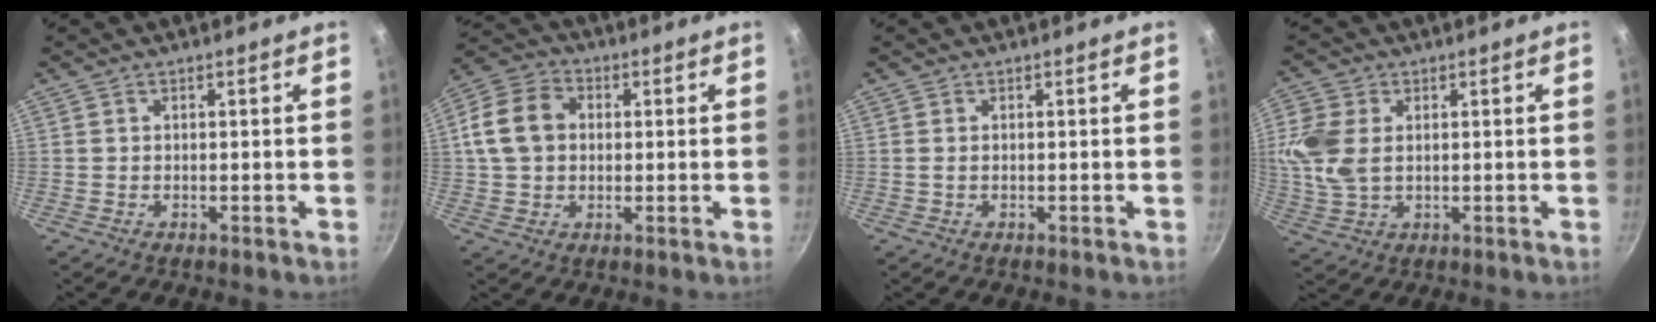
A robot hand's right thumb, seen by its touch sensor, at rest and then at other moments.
{"total": 10.8, "force": [1.4, 8.4, 6.7], "torque": [-0.104, 0.017, 0.011]}
{"total": 0.6, "force": [0.1, 0.3, 0.5], "torque": [-0.011, 0.000, 0.001]}
{"total": 8.8, "force": [1.3, 6.0, 6.4], "torque": [-0.137, -0.001, 0.028]}